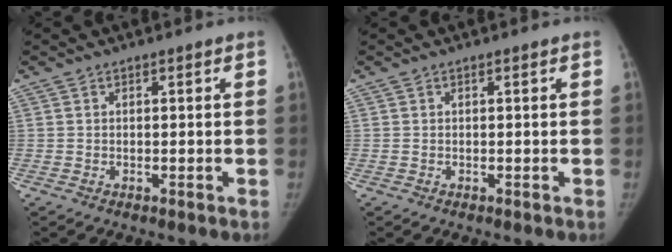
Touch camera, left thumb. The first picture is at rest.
{"total": 0.0}